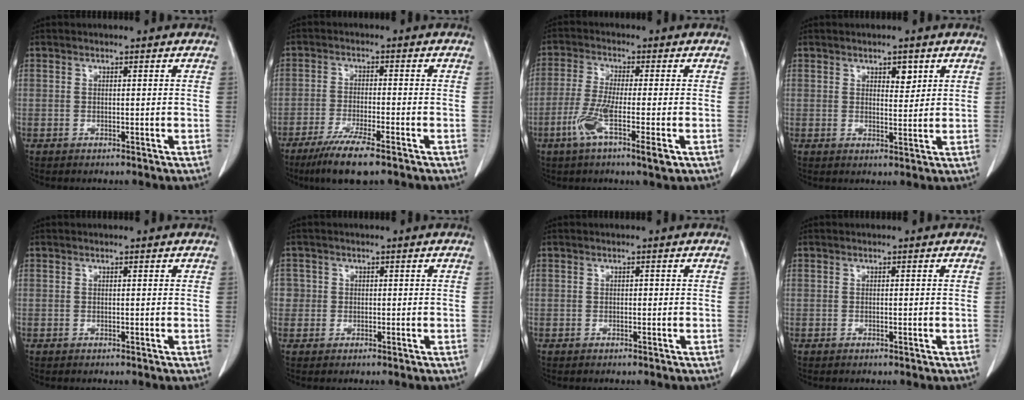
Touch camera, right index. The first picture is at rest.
{"total": 8.1, "force": [-5.7, 0.5, 5.7], "torque": [-0.102, -0.020, -0.094]}
{"total": 8.3, "force": [-3.4, 0.4, 7.6], "torque": [-0.147, -0.019, -0.066]}
{"total": 2.7, "force": [1.5, 1.2, 1.9], "torque": [-0.028, -0.005, 0.026]}
{"total": 0.0}
{"total": 2.0, "force": [-0.2, 2.0, 0.1], "torque": [0.011, 0.006, -0.005]}
{"total": 0.0}
{"total": 0.0}